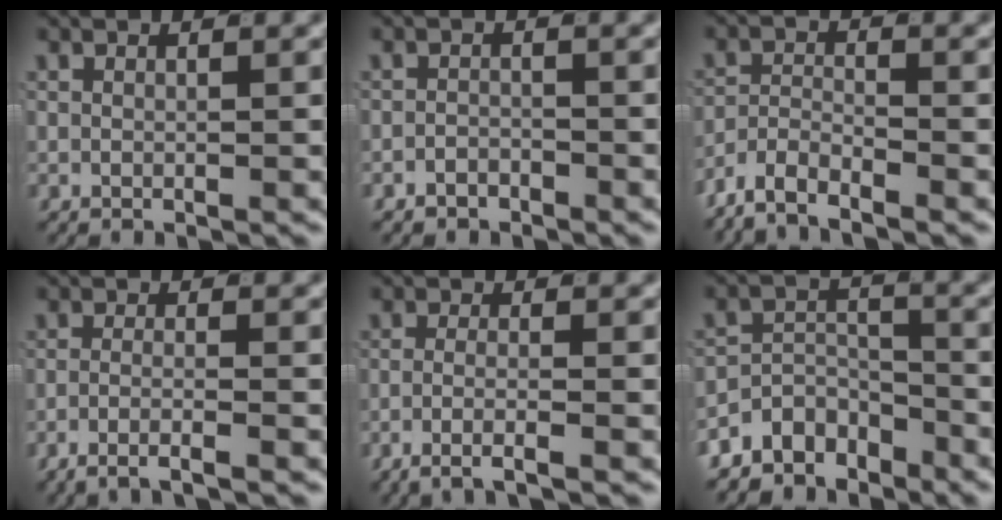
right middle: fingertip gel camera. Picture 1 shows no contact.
{"total": 1.6, "force": [-1.5, 0.5, 0.0], "torque": [0.005, -0.003, -0.025]}
{"total": 4.2, "force": [-3.5, 1.6, 1.8], "torque": [-0.028, -0.004, -0.068]}
{"total": 3.2, "force": [-2.6, 0.1, 1.9], "torque": [-0.037, -0.009, -0.043]}
{"total": 3.3, "force": [-2.4, 0.1, 2.2], "torque": [-0.046, -0.011, -0.039]}
{"total": 7.5, "force": [-5.5, 4.4, 2.6], "torque": [-0.026, -0.010, -0.101]}